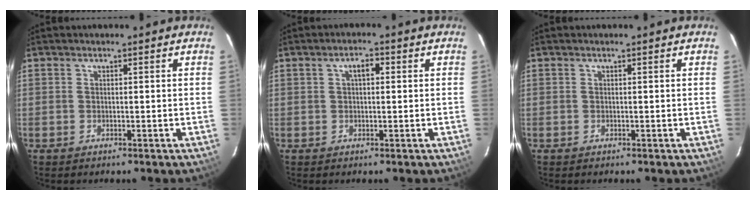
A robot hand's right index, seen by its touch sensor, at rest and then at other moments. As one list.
[{"total": 2.5, "force": [0.6, 1.3, 2.1], "torque": [-0.037, 0.012, 0.010]}, {"total": 0.0}]